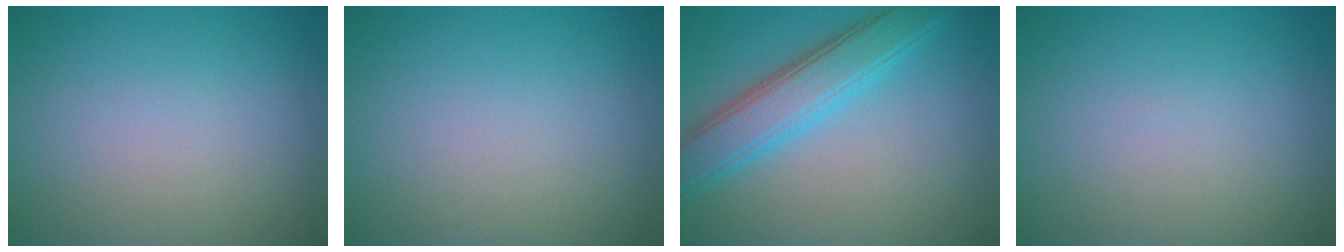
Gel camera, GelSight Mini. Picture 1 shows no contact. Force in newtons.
{"total": 0.0}
{"total": 5.2, "press": 5.2, "slide": 0.2}
{"total": 0.0}